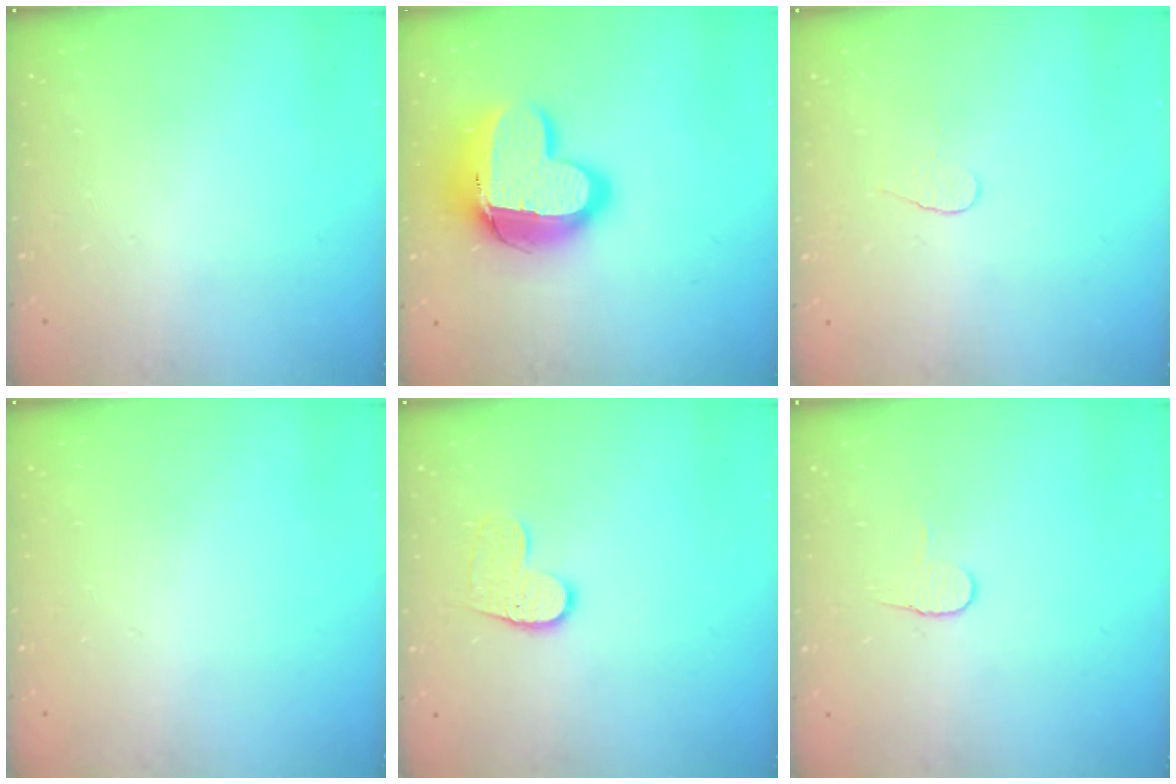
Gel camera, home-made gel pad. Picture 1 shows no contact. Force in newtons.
{"total": 17.0, "press": 17.0, "slide": 1.2}
{"total": 3.7, "press": 3.7, "slide": 0.4}
{"total": 0.0}
{"total": 9.2, "press": 9.2, "slide": 0.3}
{"total": 5.4, "press": 5.4, "slide": 0.5}